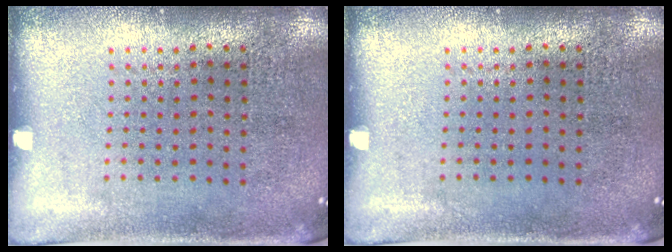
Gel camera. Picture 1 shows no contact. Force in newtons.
{"total": 0.0}